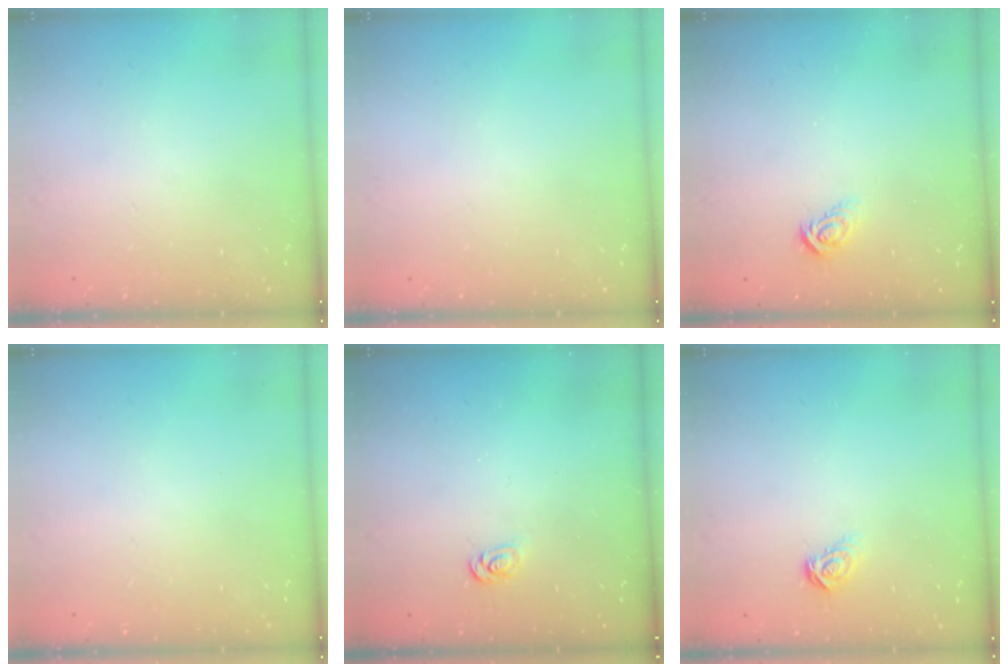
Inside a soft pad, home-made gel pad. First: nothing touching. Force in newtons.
{"total": 0.0}
{"total": 5.3, "press": 5.3, "slide": 0.4}
{"total": 0.0}
{"total": 2.5, "press": 2.5, "slide": 0.3}
{"total": 4.3, "press": 4.3, "slide": 0.5}